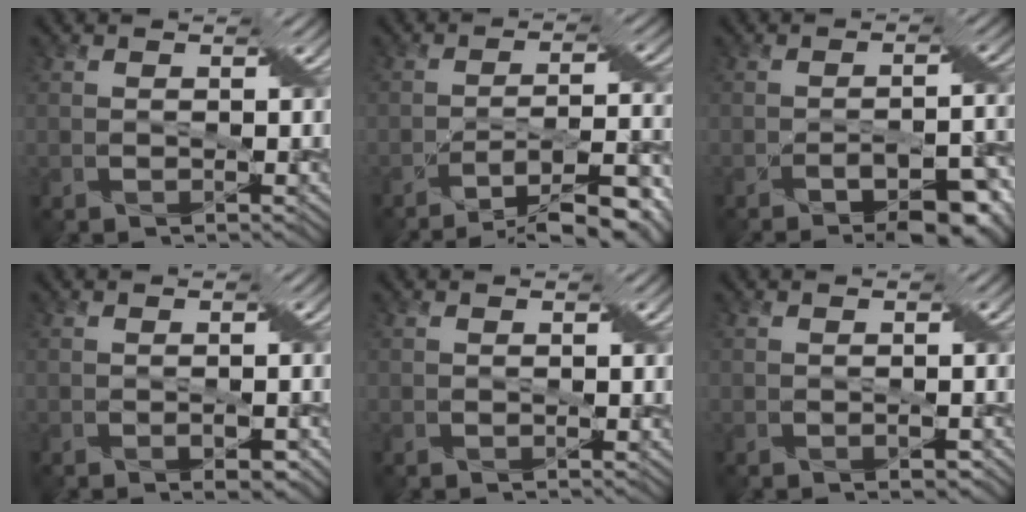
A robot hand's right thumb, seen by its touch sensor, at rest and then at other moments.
{"total": 11.6, "force": [-8.4, 2.2, 7.7], "torque": [-0.124, 0.006, -0.127]}
{"total": 8.9, "force": [-6.2, 2.8, 5.8], "torque": [-0.090, -0.011, -0.087]}
{"total": 2.1, "force": [-1.1, 0.9, 1.6], "torque": [-0.019, -0.002, -0.009]}
{"total": 0.0}
{"total": 1.0, "force": [-0.4, 0.6, 0.7], "torque": [-0.009, -0.003, -0.001]}